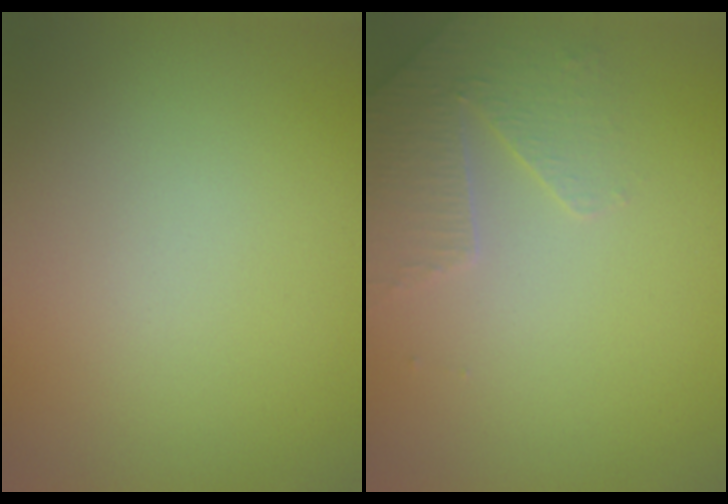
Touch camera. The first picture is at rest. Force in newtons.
{"total": 2.8, "press": 2.7, "slide": 0.7}